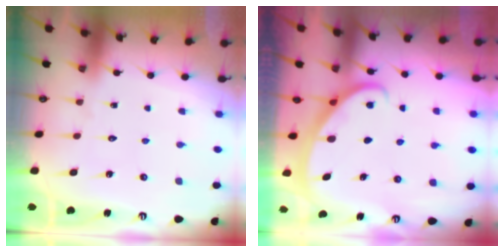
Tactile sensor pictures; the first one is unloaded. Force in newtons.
{"total": 2.5, "press": 2.5, "slide": 0.2}